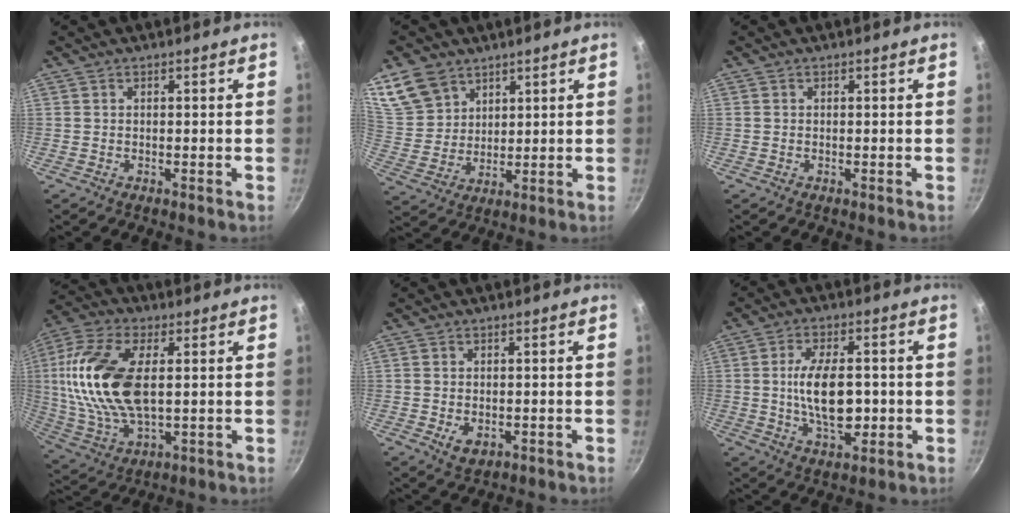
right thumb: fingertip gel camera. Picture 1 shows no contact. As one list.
[{"total": 10.5, "force": [6.6, 7.3, 3.7], "torque": [-0.045, -0.025, 0.139]}, {"total": 0.0}, {"total": 20.6, "force": [2.9, 10.7, 17.4], "torque": [-0.349, 0.001, 0.052]}, {"total": 3.9, "force": [-0.9, 2.7, 2.6], "torque": [-0.039, -0.005, -0.008]}, {"total": 12.2, "force": [-0.6, 6.3, 10.4], "torque": [-0.161, 0.005, -0.009]}]